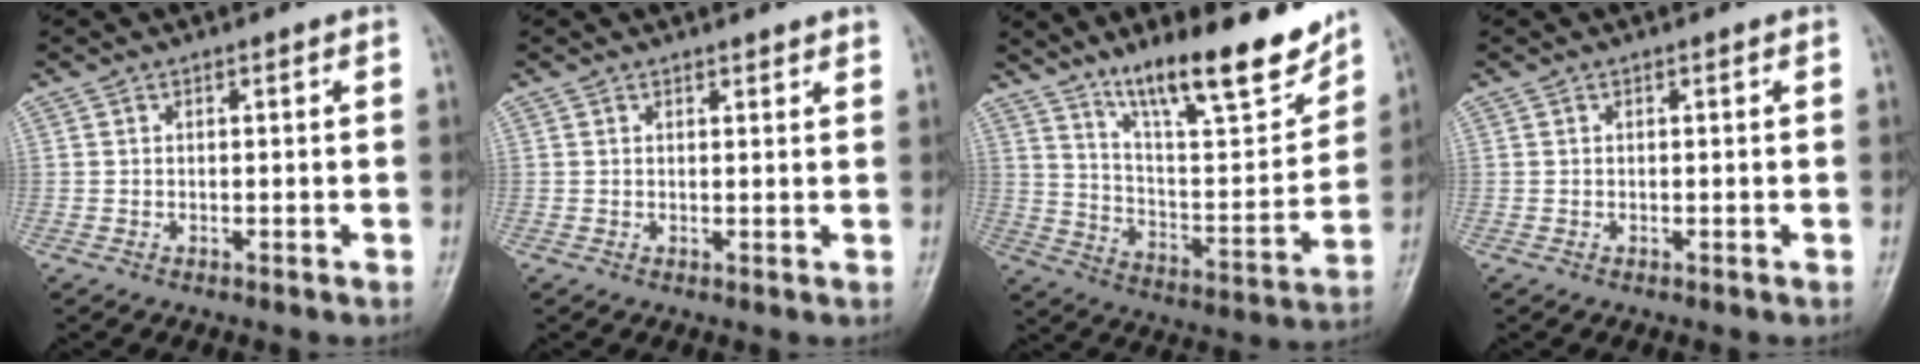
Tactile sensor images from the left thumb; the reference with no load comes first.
{"total": 1.8, "force": [1.6, 0.4, 0.6], "torque": [0.001, -0.004, 0.020]}
{"total": 19.6, "force": [14.3, 4.4, 12.7], "torque": [-0.161, -0.082, 0.240]}
{"total": 0.0}